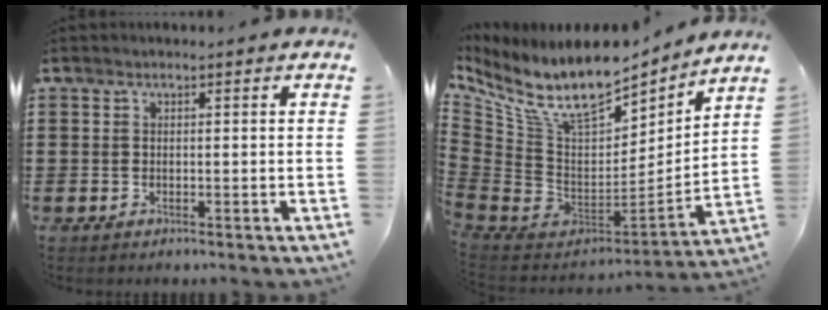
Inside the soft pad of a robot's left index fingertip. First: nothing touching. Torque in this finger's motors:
{"motor_torque": [2.14, 0.00, 0.87, 0.21]}